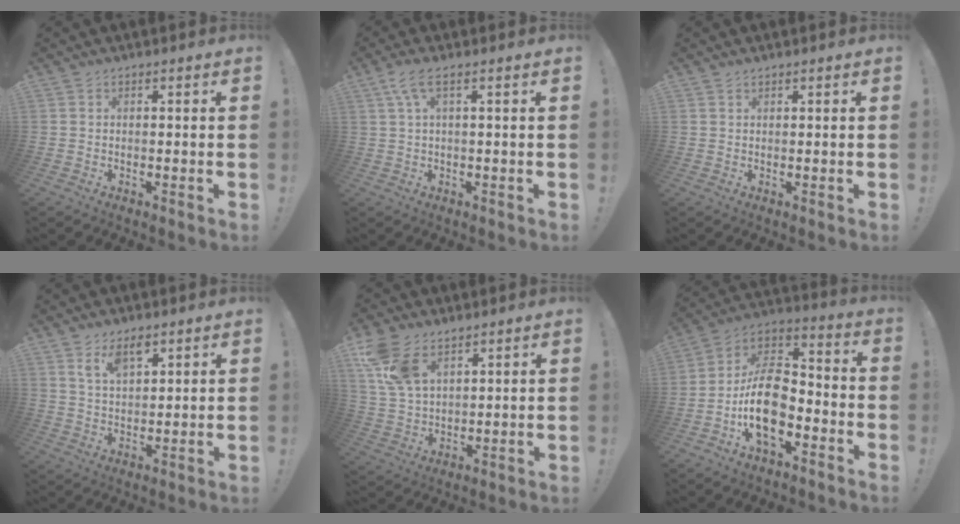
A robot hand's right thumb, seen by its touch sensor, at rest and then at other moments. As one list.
[{"total": 4.2, "force": [1.6, 0.6, 3.8], "torque": [-0.083, 0.000, 0.029]}, {"total": 0.8, "force": [0.7, 0.2, 0.3], "torque": [-0.006, 0.000, 0.013]}, {"total": 6.2, "force": [4.6, 2.4, 3.4], "torque": [-0.064, -0.021, 0.082]}, {"total": 11.1, "force": [7.0, 6.1, 6.1], "torque": [-0.125, -0.019, 0.141]}, {"total": 16.3, "force": [-5.8, 10.0, 11.5], "torque": [-0.212, 0.035, -0.093]}]